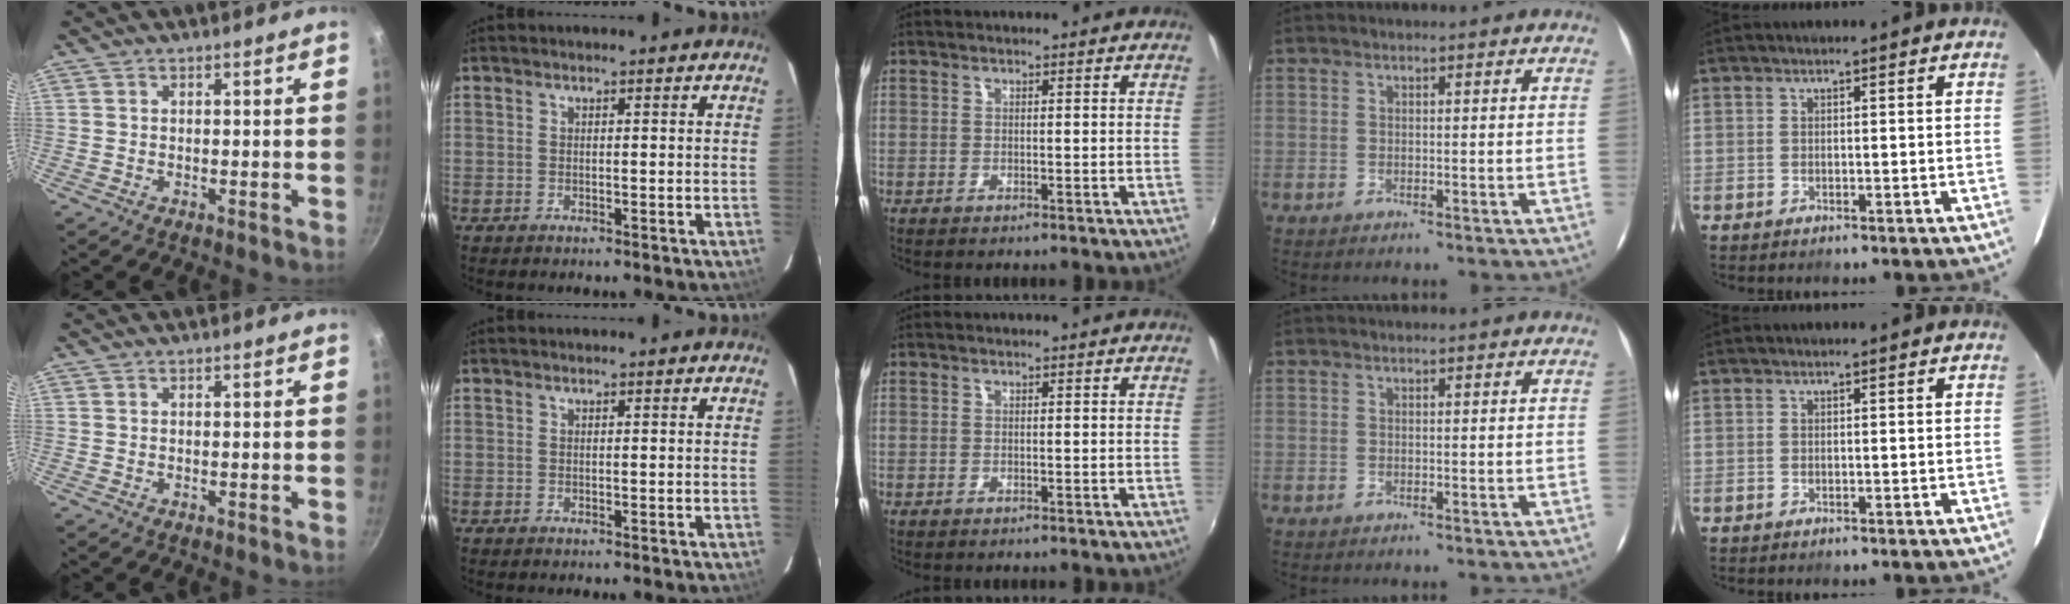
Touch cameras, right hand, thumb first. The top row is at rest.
{}